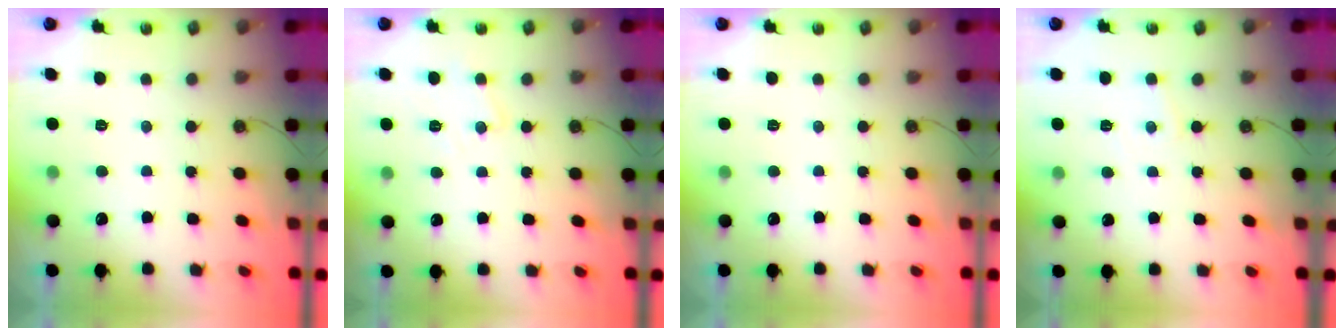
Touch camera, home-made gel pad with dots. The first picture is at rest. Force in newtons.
{"total": 7.2, "press": 7.2, "slide": 0.5}
{"total": 0.0}
{"total": 3.7, "press": 3.7, "slide": 0.6}